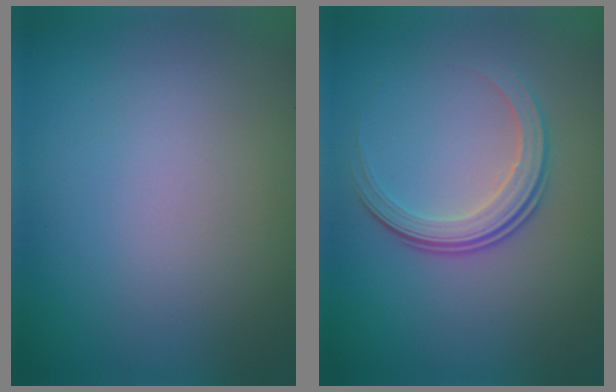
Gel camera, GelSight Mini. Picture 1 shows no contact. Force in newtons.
{"total": 3.2, "press": 2.6, "slide": 1.9}